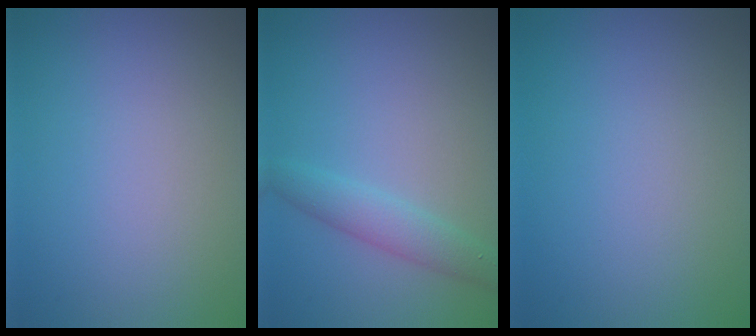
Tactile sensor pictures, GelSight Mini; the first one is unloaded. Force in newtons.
{"total": 2.5, "press": 2.5, "slide": 0.0}
{"total": 0.0}